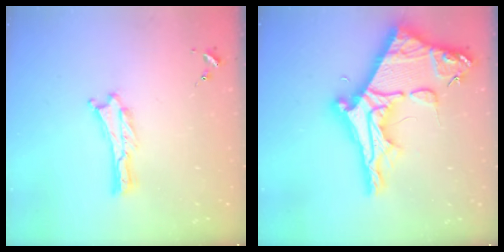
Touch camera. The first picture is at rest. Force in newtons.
{"total": 13.4, "press": 13.4, "slide": 1.3}